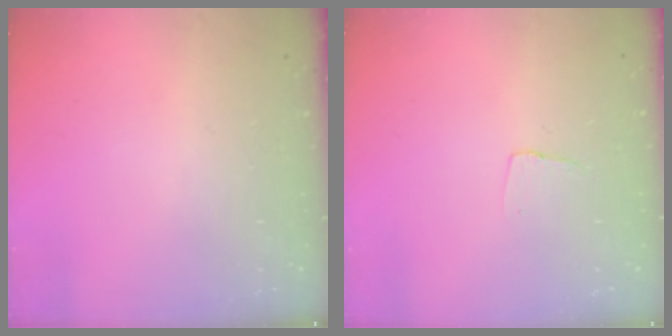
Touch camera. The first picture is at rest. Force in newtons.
{"total": 3.8, "press": 3.8, "slide": 0.3}